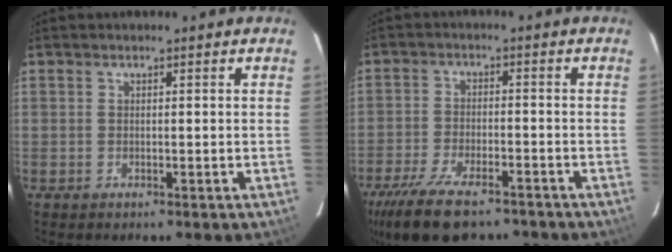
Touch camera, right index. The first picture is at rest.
{"total": 15.5, "force": [-11.4, 5.9, 8.6], "torque": [-0.190, -0.036, -0.192]}